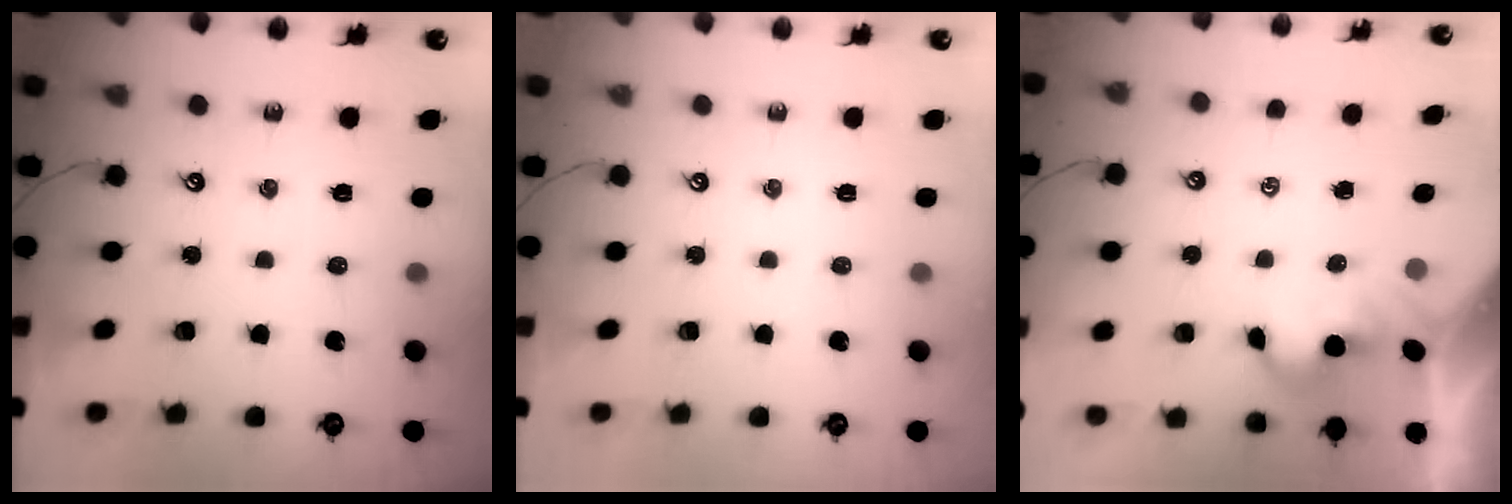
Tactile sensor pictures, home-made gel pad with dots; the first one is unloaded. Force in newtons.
{"total": 0.0}
{"total": 1.9, "press": 1.9, "slide": 0.4}